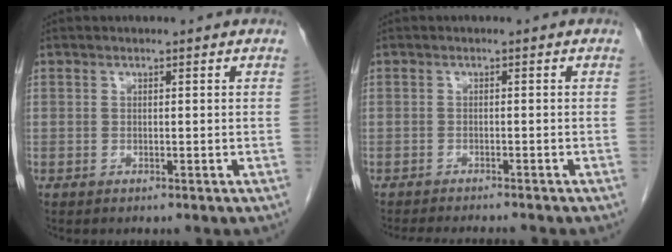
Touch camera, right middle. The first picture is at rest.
{"total": 7.2, "force": [-6.7, 0.6, 2.7], "torque": [-0.032, -0.013, -0.095]}